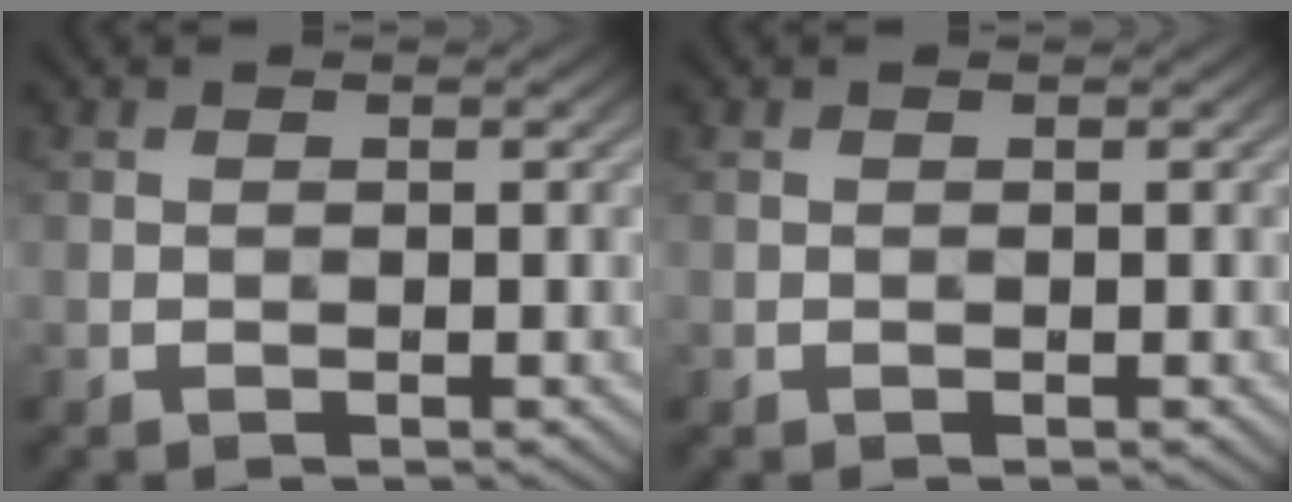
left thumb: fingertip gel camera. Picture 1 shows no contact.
{"total": 0.0}